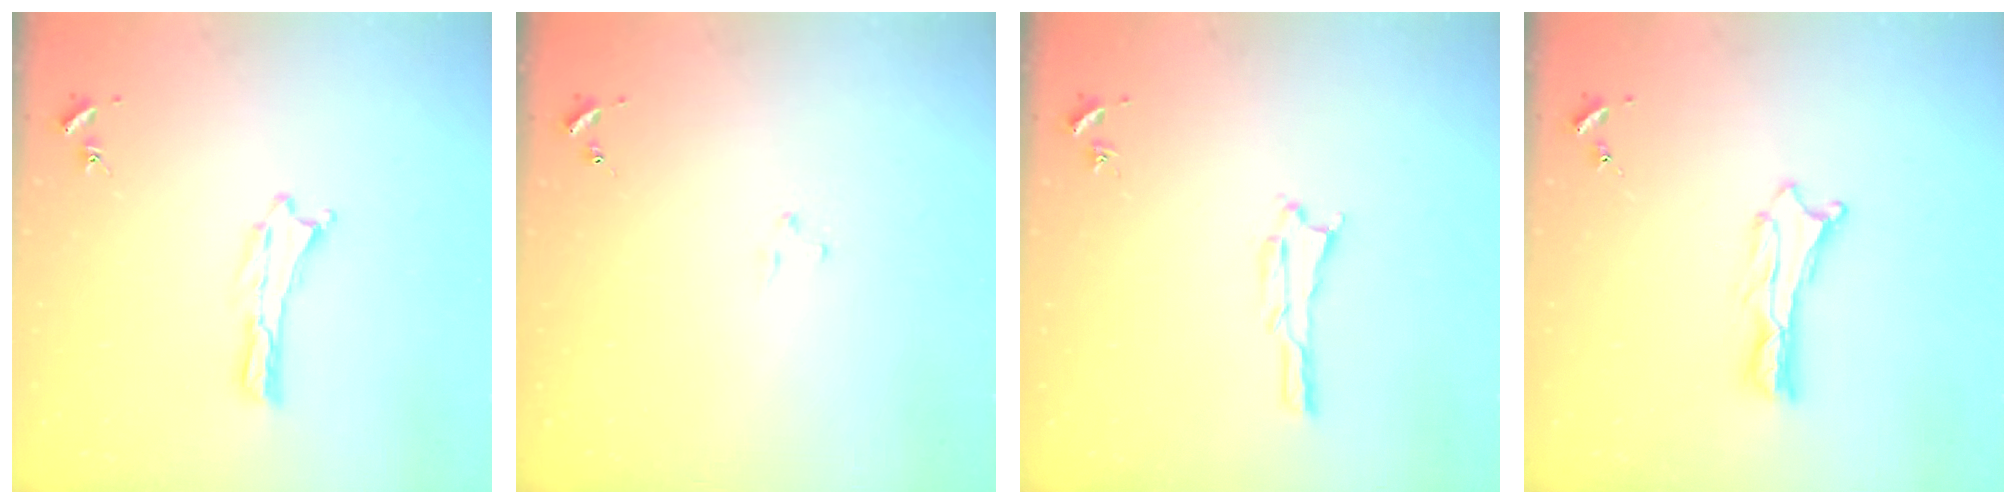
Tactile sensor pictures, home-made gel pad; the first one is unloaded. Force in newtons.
{"total": 2.0, "press": 2.0, "slide": 0.2}
{"total": 1.1, "press": 1.1, "slide": 0.1}
{"total": 1.1, "press": 1.0, "slide": 0.2}